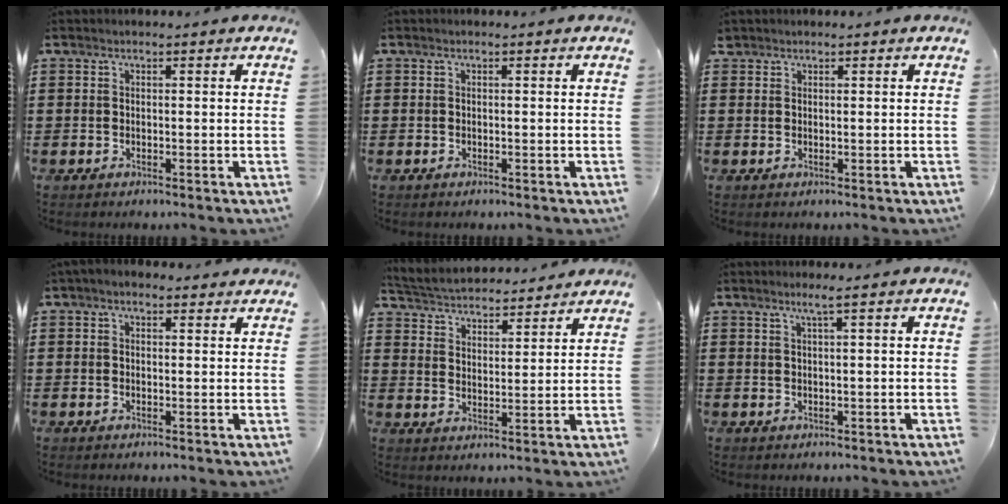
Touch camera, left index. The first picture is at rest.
{"total": 0.0}
{"total": 0.9, "force": [0.7, 0.4, 0.1], "torque": [-0.004, 0.003, 0.015]}
{"total": 1.8, "force": [1.3, 1.0, 0.8], "torque": [-0.019, 0.009, 0.024]}
{"total": 4.0, "force": [4.0, 0.6, -0.1], "torque": [-0.021, -0.022, 0.068]}
{"total": 1.6, "force": [0.8, -0.2, 1.4], "torque": [-0.027, -0.001, 0.013]}